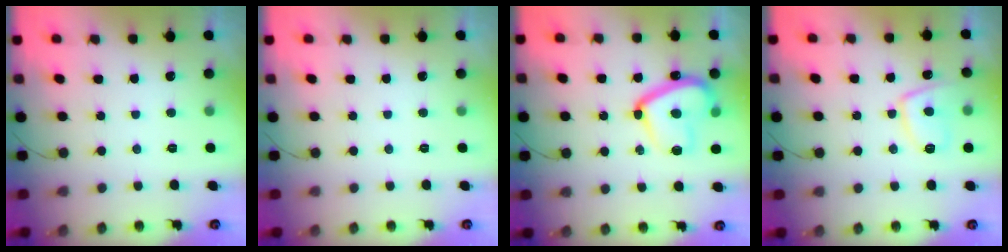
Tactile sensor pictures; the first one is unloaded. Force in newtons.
{"total": 0.0}
{"total": 15.5, "press": 15.4, "slide": 1.3}
{"total": 9.1, "press": 9.0, "slide": 1.2}